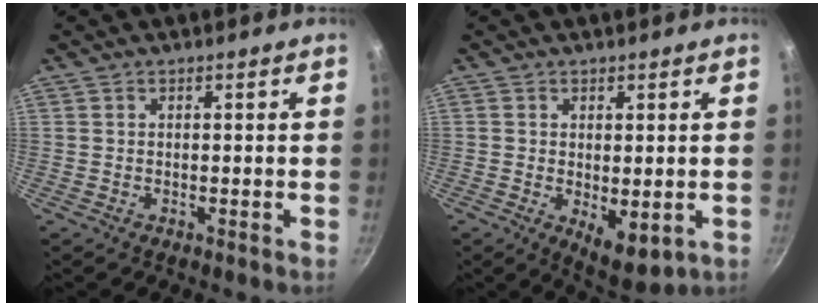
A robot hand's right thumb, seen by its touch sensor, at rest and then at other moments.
{"total": 6.7, "force": [-0.8, 3.4, 5.8], "torque": [-0.073, -0.019, -0.002]}